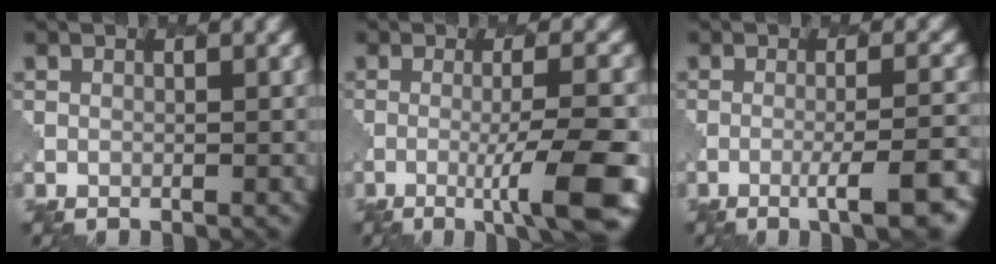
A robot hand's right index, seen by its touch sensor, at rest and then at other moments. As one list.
[{"total": 6.7, "force": [-2.1, 0.9, 6.3], "torque": [-0.095, 0.004, -0.039]}, {"total": 6.2, "force": [-3.0, 1.3, 5.3], "torque": [-0.068, 0.002, -0.040]}]